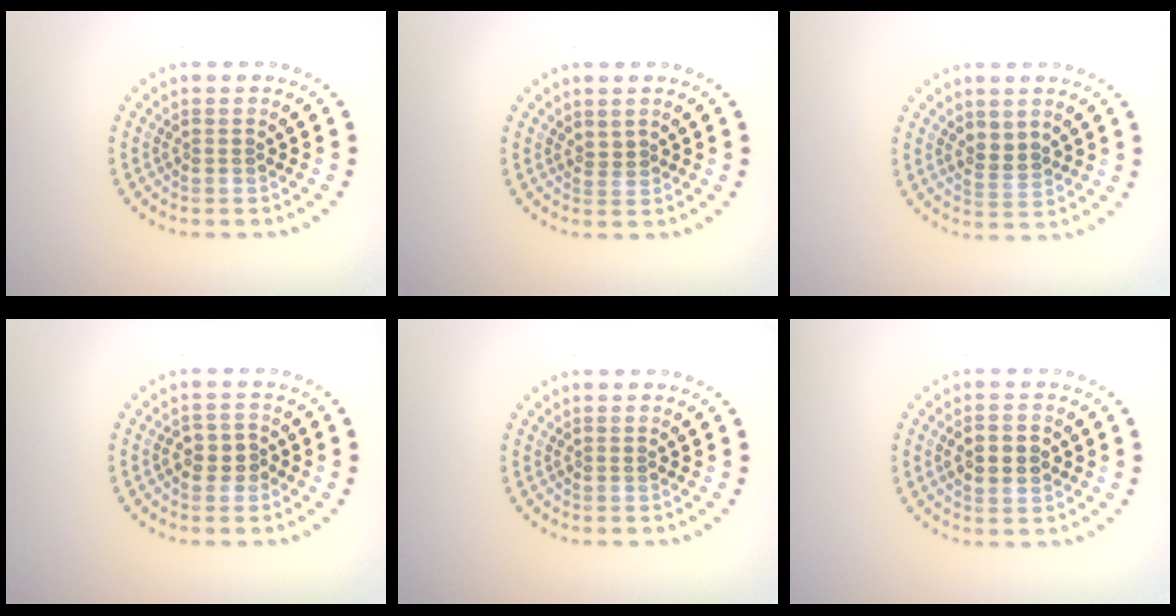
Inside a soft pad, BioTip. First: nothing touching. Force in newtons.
{"total": 0.6, "press": 0.3, "slide": 0.5}
{"total": 1.9, "press": 1.8, "slide": 0.8}
{"total": 2.0, "press": 2.0, "slide": 0.6}
{"total": 0.0}
{"total": 3.7, "press": 3.7, "slide": 0.2}